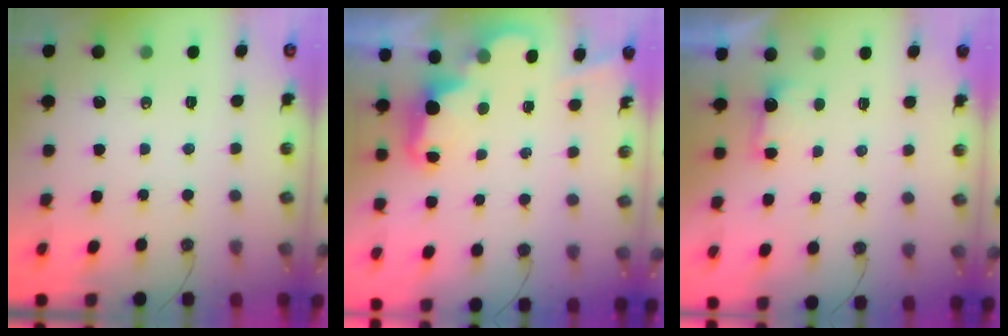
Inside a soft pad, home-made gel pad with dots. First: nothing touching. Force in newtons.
{"total": 2.3, "press": 2.3, "slide": 0.5}
{"total": 2.3, "press": 2.2, "slide": 0.8}